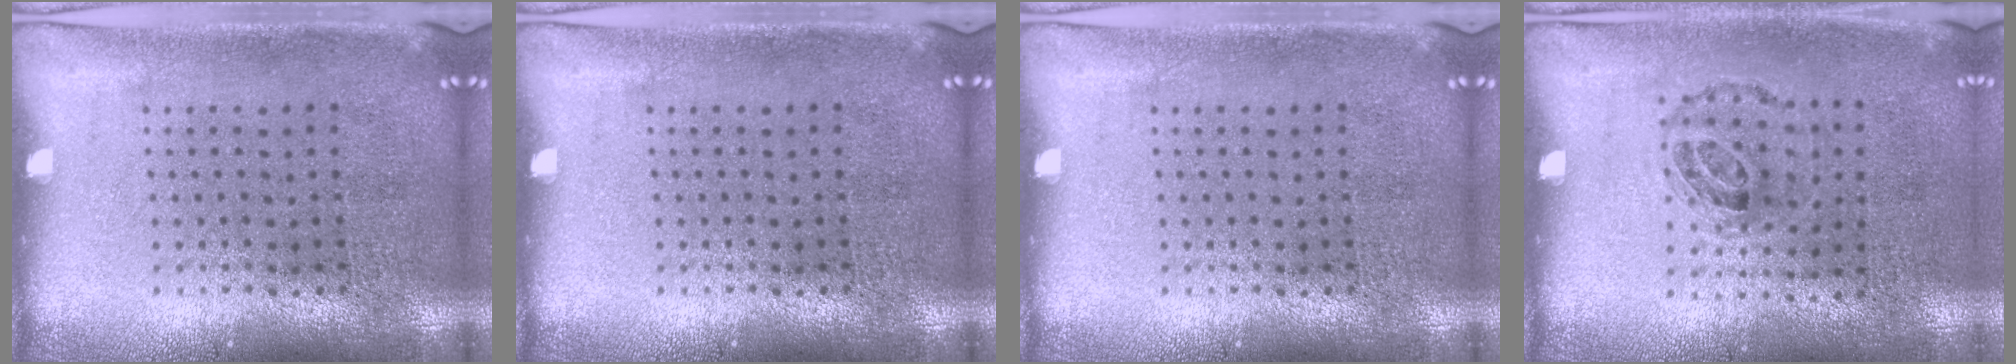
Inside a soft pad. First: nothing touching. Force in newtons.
{"total": 0.0}
{"total": 0.0}
{"total": 1.0, "press": 0.7, "slide": 0.7}